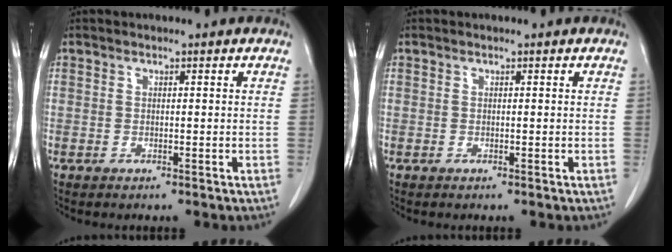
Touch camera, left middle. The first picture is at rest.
{"total": 0.0}